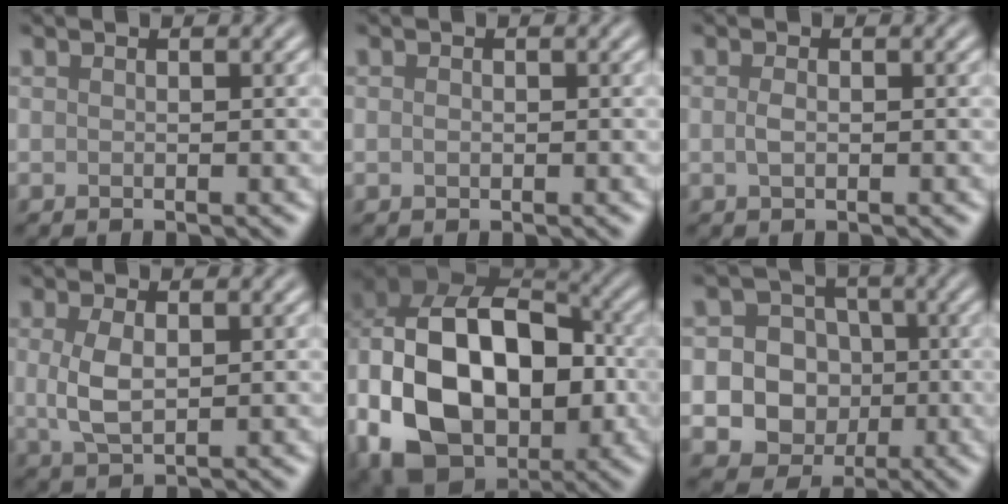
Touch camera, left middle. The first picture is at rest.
{"total": 0.6, "force": [0.0, 0.5, 0.4], "torque": [-0.007, -0.001, -0.001]}
{"total": 1.0, "force": [0.0, 0.5, 0.9], "torque": [-0.022, -0.002, -0.002]}
{"total": 3.2, "force": [0.4, 1.6, 2.7], "torque": [-0.066, -0.001, 0.009]}
{"total": 16.4, "force": [-2.5, 12.0, 10.9], "torque": [-0.171, 0.003, -0.045]}
{"total": 11.7, "force": [-1.9, 10.9, 3.6], "torque": [-0.070, 0.002, -0.051]}